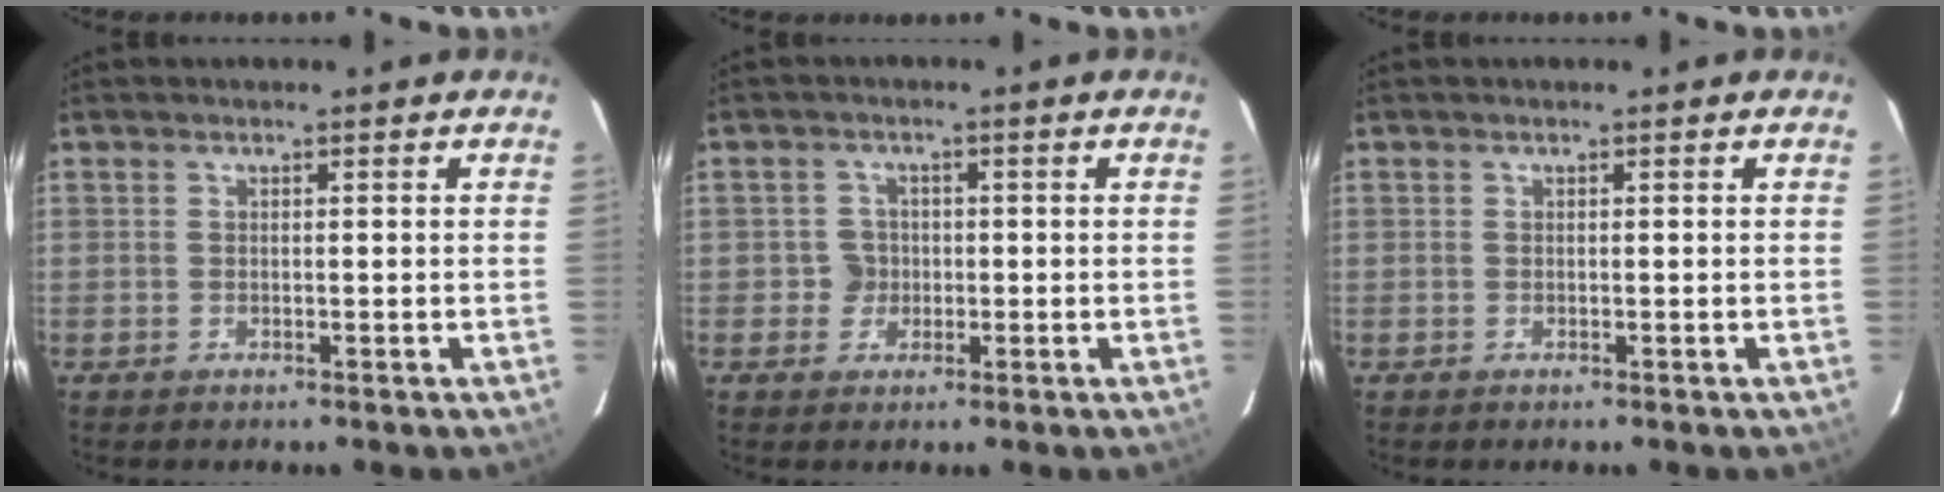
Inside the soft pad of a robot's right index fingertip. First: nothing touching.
{"total": 3.0, "force": [-0.5, 3.0, 0.1], "torque": [0.003, 0.013, -0.007]}
{"total": 0.0}